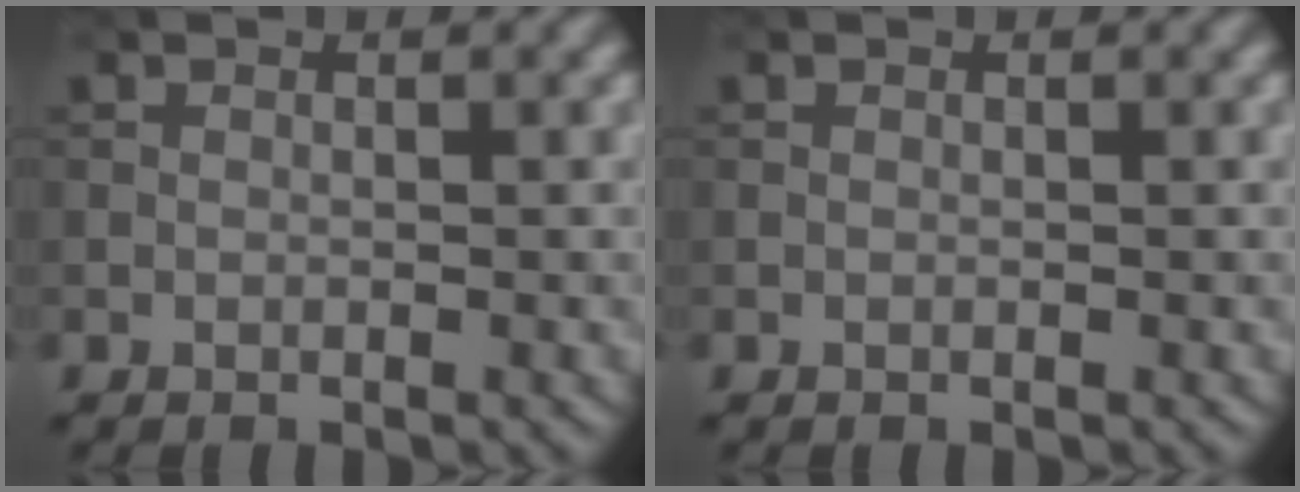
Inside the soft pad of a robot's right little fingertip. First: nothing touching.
{"total": 0.0}